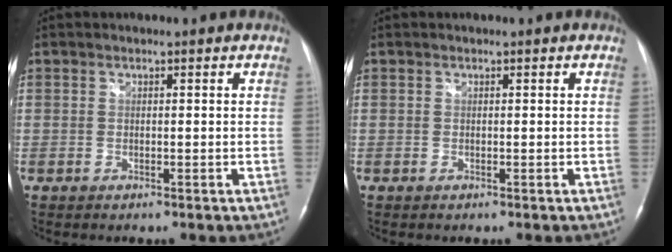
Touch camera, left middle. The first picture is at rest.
{"total": 0.0}